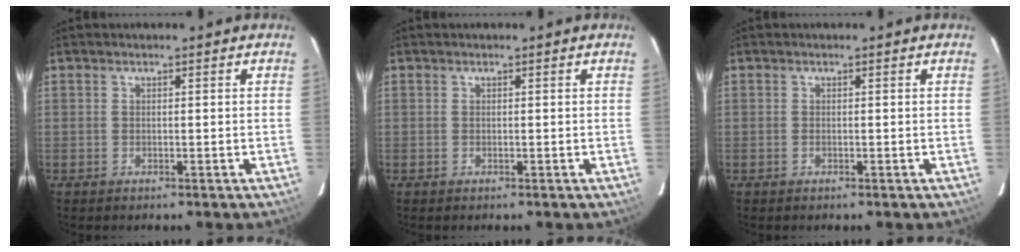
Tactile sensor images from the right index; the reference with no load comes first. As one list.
[{"total": 0.0}, {"total": 0.0}]